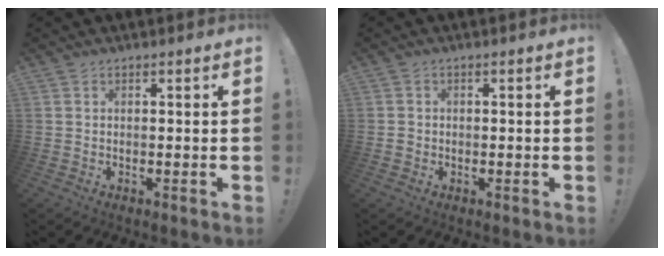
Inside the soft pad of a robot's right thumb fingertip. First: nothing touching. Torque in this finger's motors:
{"motor_torque": [0.00, -0.30, 0.29, 0.18, 0.00]}